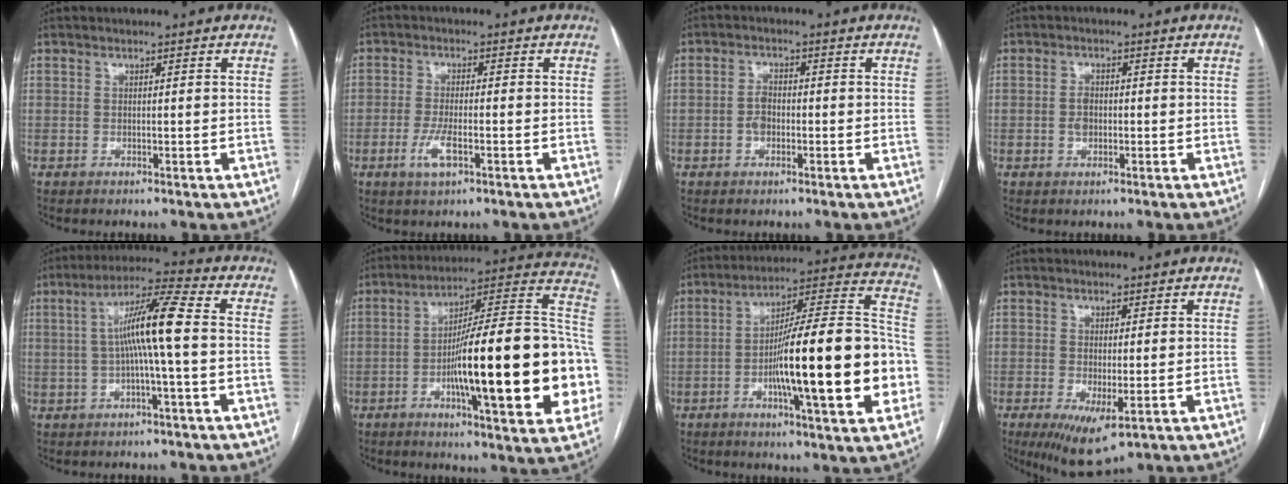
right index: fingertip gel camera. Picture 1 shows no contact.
{"total": 4.4, "force": [-1.8, 1.3, 3.8], "torque": [-0.081, -0.002, -0.032]}
{"total": 2.7, "force": [-0.7, 1.8, 1.9], "torque": [-0.037, 0.007, -0.014]}
{"total": 2.3, "force": [-0.3, 1.6, 1.7], "torque": [-0.031, 0.003, -0.005]}
{"total": 9.6, "force": [-0.1, -0.3, 9.6], "torque": [-0.173, 0.021, -0.003]}
{"total": 28.6, "force": [-5.4, 4.0, 27.9], "torque": [-0.330, 0.014, -0.084]}
{"total": 23.7, "force": [-5.2, 2.5, 23.0], "torque": [-0.303, 0.015, -0.079]}
{"total": 7.2, "force": [-2.9, 2.2, 6.2], "torque": [-0.102, -0.022, -0.035]}